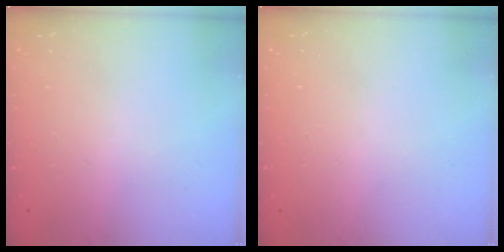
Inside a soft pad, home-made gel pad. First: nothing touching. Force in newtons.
{"total": 0.0}